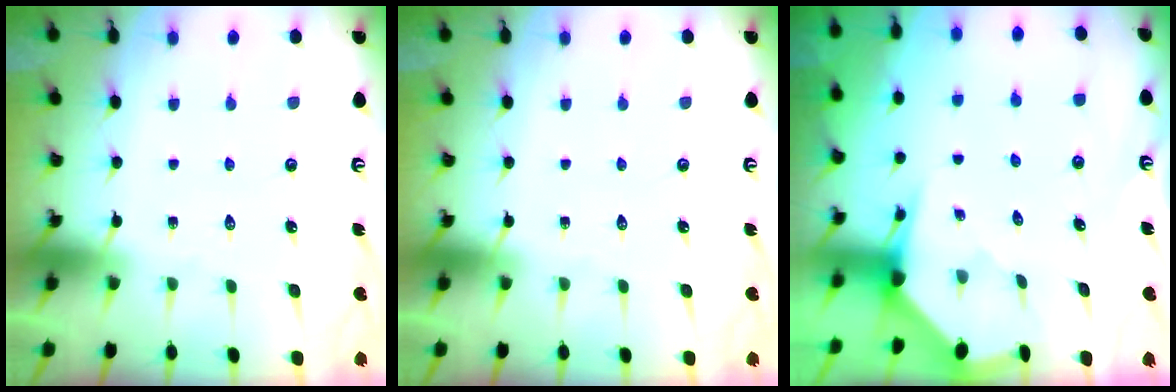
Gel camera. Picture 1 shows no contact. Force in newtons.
{"total": 0.0}
{"total": 3.3, "press": 3.3, "slide": 0.3}